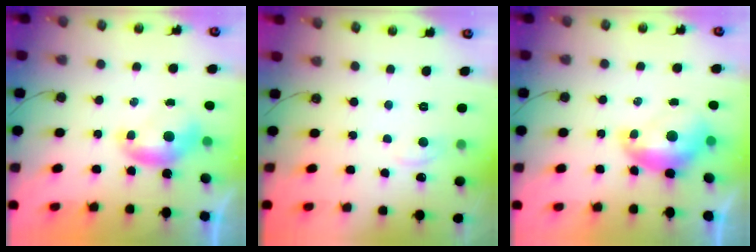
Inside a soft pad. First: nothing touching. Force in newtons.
{"total": 1.1, "press": 0.8, "slide": 0.7}
{"total": 2.4, "press": 2.3, "slide": 0.7}